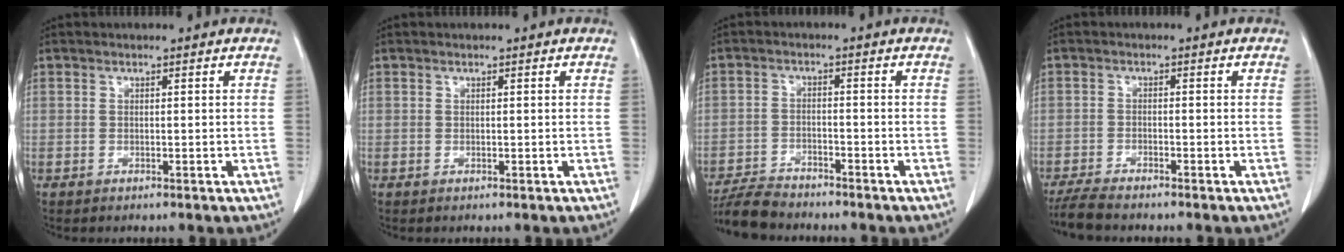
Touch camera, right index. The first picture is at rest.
{"total": 0.0}
{"total": 6.4, "force": [-6.1, 1.2, 1.7], "torque": [-0.031, -0.019, -0.109]}
{"total": 4.7, "force": [-4.3, 0.4, 2.0], "torque": [-0.035, -0.015, -0.077]}